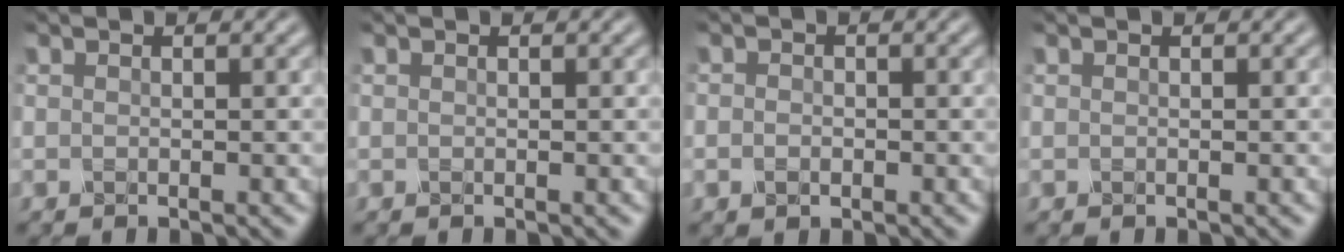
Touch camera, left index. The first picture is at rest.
{"total": 0.0}
{"total": 1.2, "force": [-0.3, 0.9, 0.7], "torque": [-0.012, -0.001, -0.008]}
{"total": 0.0}